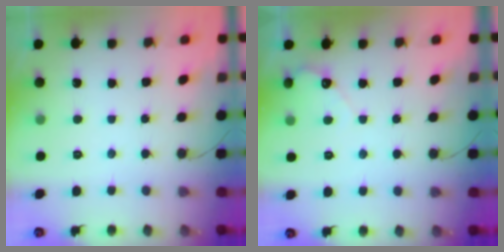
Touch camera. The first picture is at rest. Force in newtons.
{"total": 2.7, "press": 2.7, "slide": 0.2}